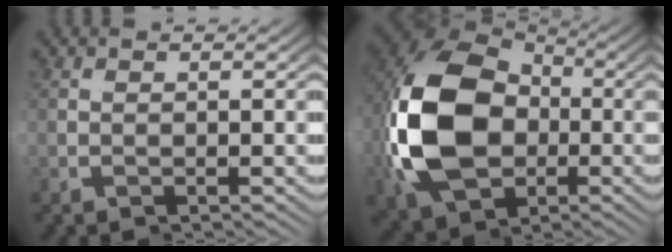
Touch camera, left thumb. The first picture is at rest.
{"total": 20.0, "force": [-0.5, 12.8, 15.4], "torque": [-0.324, -0.043, 0.015]}